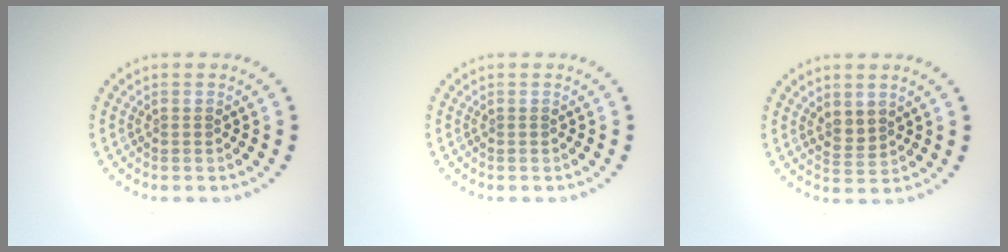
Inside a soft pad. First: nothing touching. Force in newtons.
{"total": 0.0}
{"total": 1.7, "press": 1.5, "slide": 0.8}